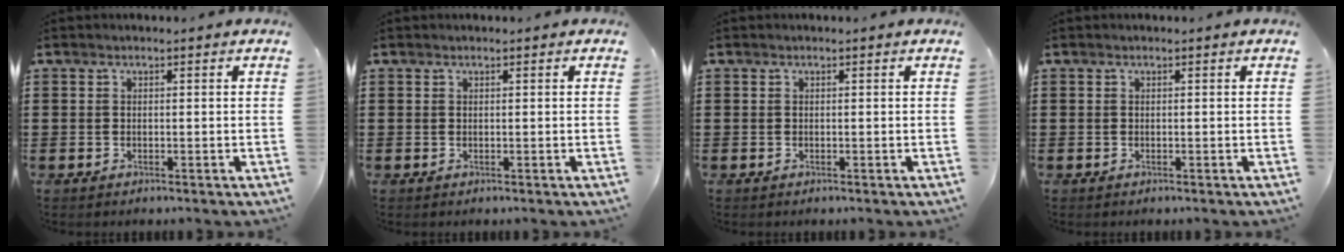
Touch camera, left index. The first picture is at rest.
{"total": 0.0}
{"total": 0.0}
{"total": 0.0}